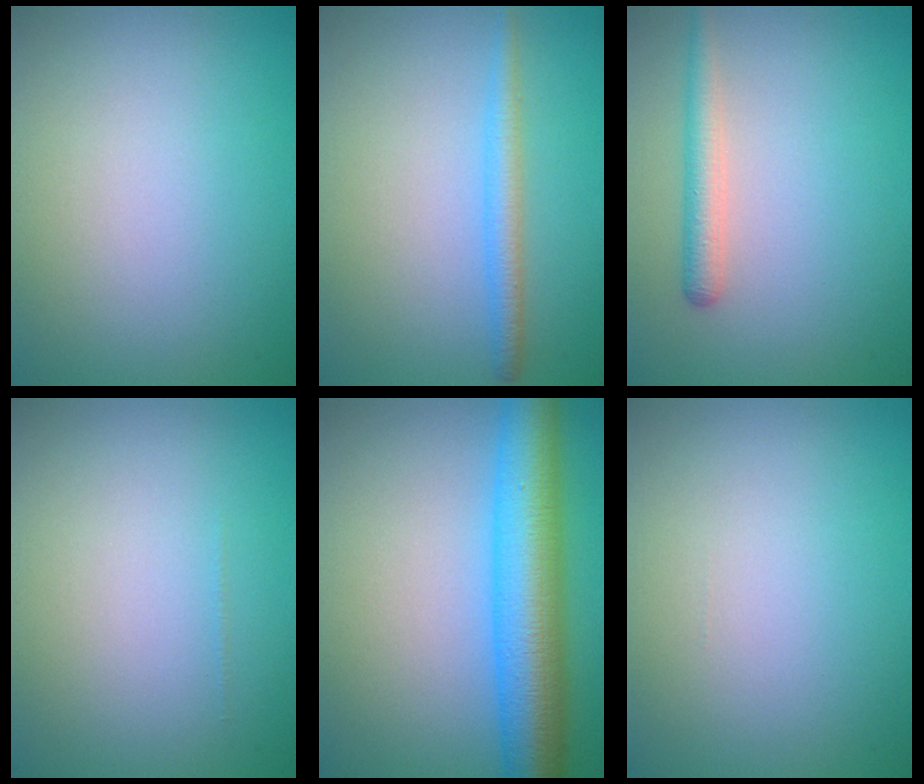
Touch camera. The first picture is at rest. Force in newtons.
{"total": 2.1, "press": 2.1, "slide": 0.2}
{"total": 2.2, "press": 2.2, "slide": 0.1}
{"total": 0.0}
{"total": 8.4, "press": 8.4, "slide": 0.3}
{"total": 0.0}